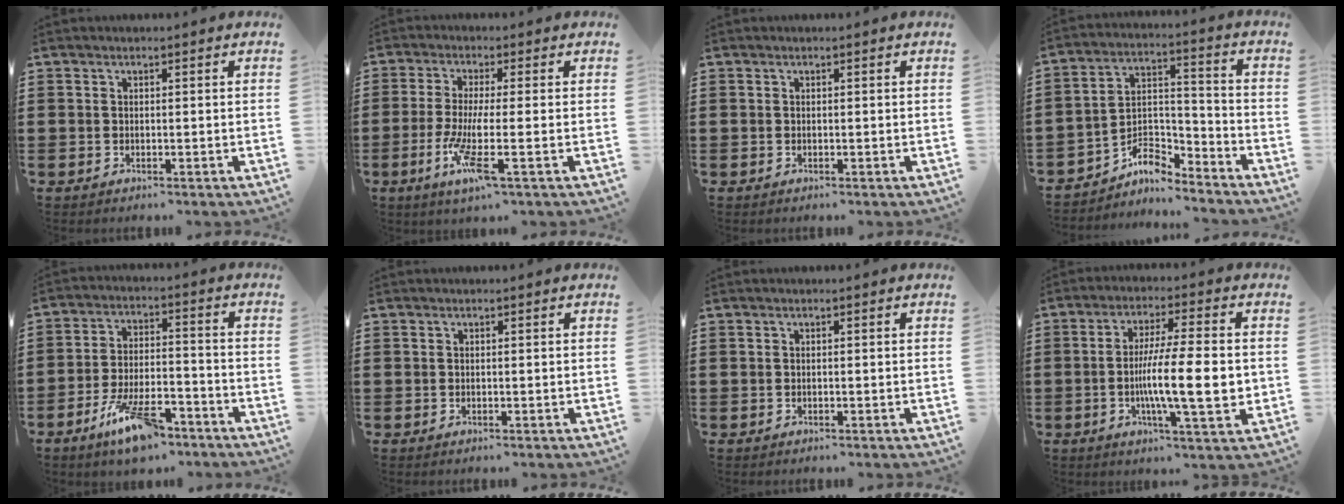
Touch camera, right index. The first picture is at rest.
{"total": 7.7, "force": [-2.5, 0.4, 7.2], "torque": [-0.162, -0.026, -0.051]}
{"total": 0.0}
{"total": 6.8, "force": [-5.9, 2.1, 2.6], "torque": [-0.056, 0.001, -0.117]}
{"total": 10.4, "force": [-7.0, 3.3, 6.9], "torque": [-0.132, 0.016, -0.127]}
{"total": 0.0}
{"total": 0.0}
{"total": 12.3, "force": [-1.2, 2.3, 12.0], "torque": [-0.201, -0.012, -0.023]}